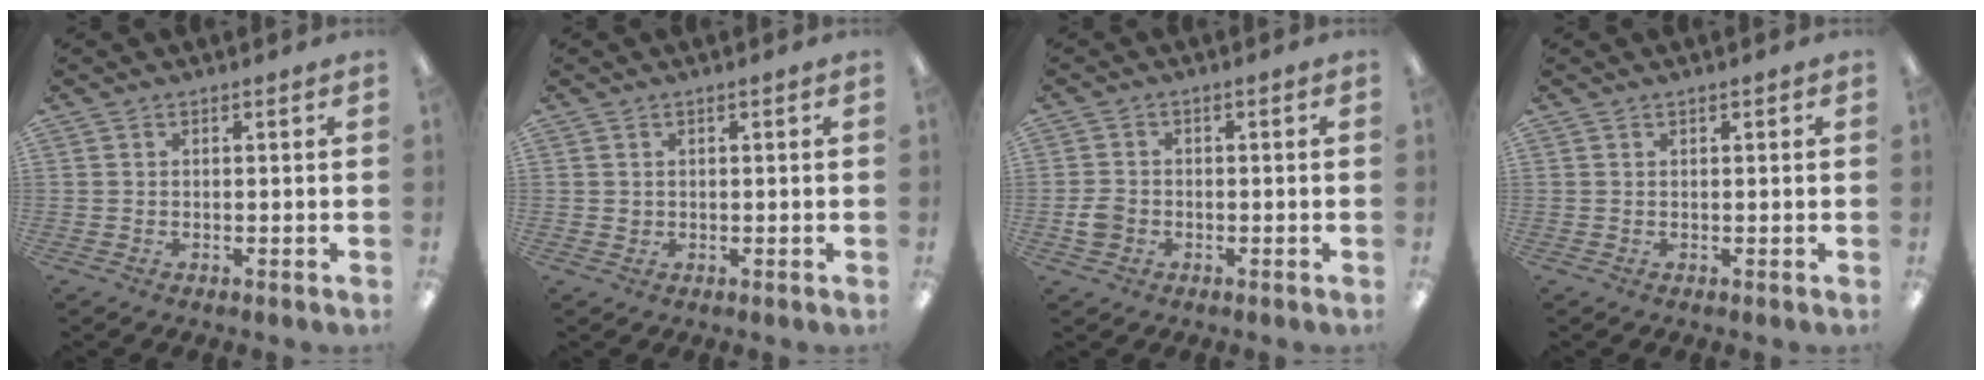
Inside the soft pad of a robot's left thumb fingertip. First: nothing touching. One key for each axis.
{"total": 0.8, "fx": 0.2, "fy": 0.7, "fz": 0.3, "tx": -0.006, "ty": 0.005, "tz": 0.003}
{"total": 3.3, "fx": -1.2, "fy": 2.7, "fz": 1.6, "tx": -0.026, "ty": 0.007, "tz": -0.021}
{"total": 0.6, "fx": 0.4, "fy": 0.2, "fz": 0.5, "tx": -0.011, "ty": 0.001, "tz": 0.006}